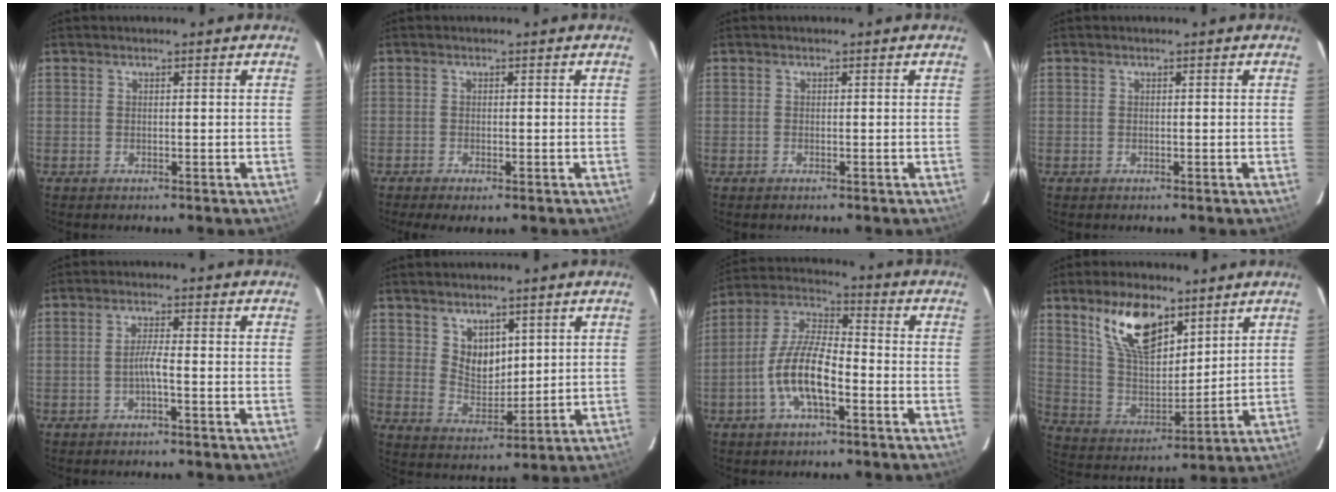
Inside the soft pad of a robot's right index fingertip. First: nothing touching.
{"total": 2.5, "force": [-1.7, 0.7, 1.8], "torque": [-0.037, -0.012, -0.026]}
{"total": 0.0}
{"total": 0.0}
{"total": 2.4, "force": [-1.1, 0.0, 2.1], "torque": [-0.041, 0.001, -0.022]}
{"total": 6.6, "force": [3.5, 4.4, 3.5], "torque": [-0.052, -0.002, 0.073]}
{"total": 11.5, "force": [-4.3, 3.8, 10.0], "torque": [-0.211, 0.003, -0.083]}
{"total": 15.0, "force": [8.9, 7.1, 9.8], "torque": [-0.179, 0.002, 0.178]}